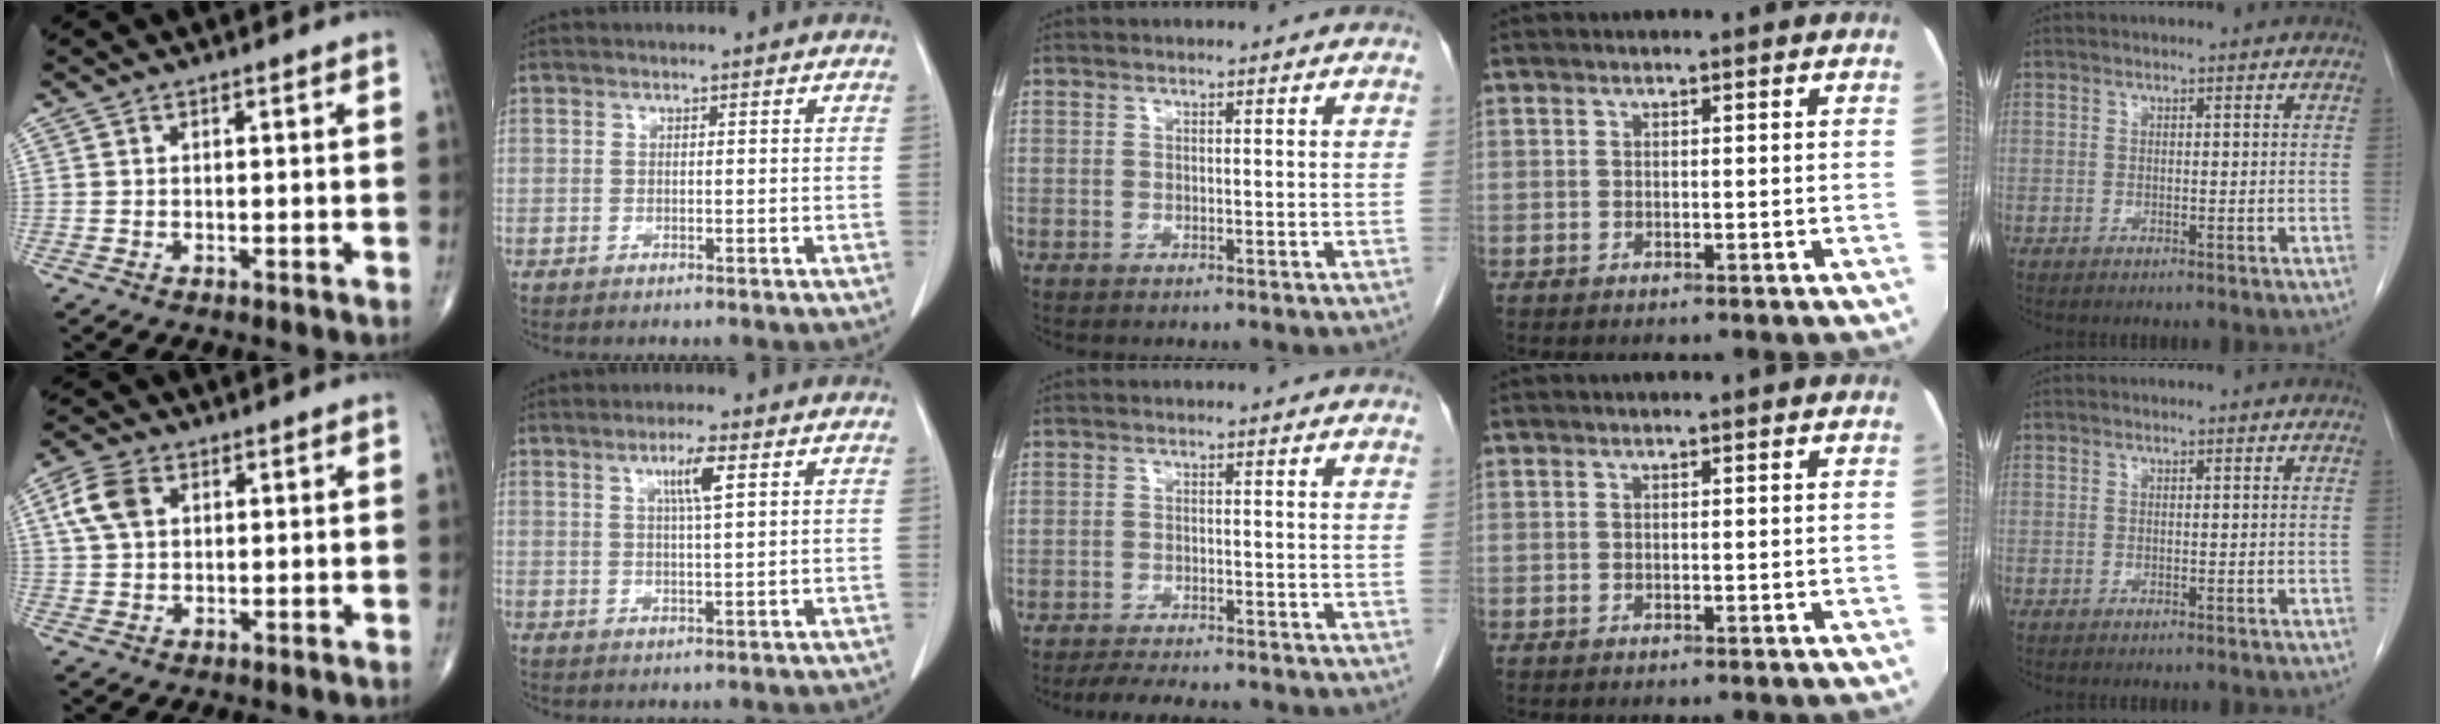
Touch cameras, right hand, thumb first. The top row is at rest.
{"thumb": {"total": 6.3, "force": [2.0, 4.2, 4.3], "torque": [-0.088, 0.008, 0.037]}, "index": {"total": 4.2, "force": [1.8, 0.0, 3.9], "torque": [-0.068, -0.002, 0.030]}, "middle": {"total": 7.1, "force": [-6.2, 1.3, 3.1], "torque": [-0.048, -0.012, -0.092]}}